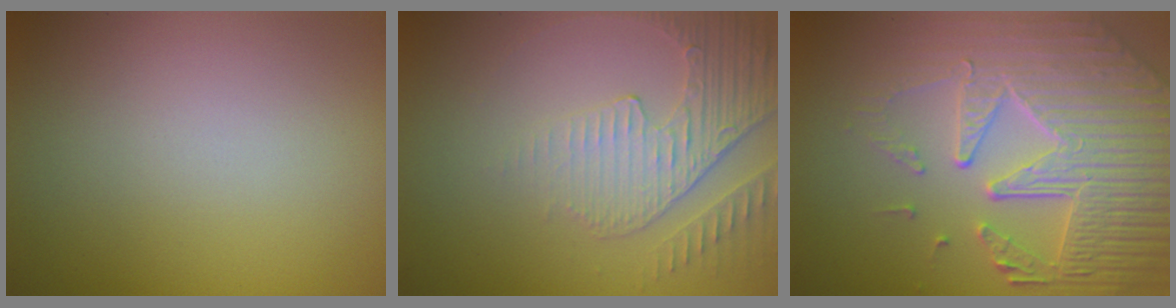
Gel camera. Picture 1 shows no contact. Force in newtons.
{"total": 4.0, "press": 3.5, "slide": 1.8}
{"total": 8.5, "press": 5.9, "slide": 6.1}